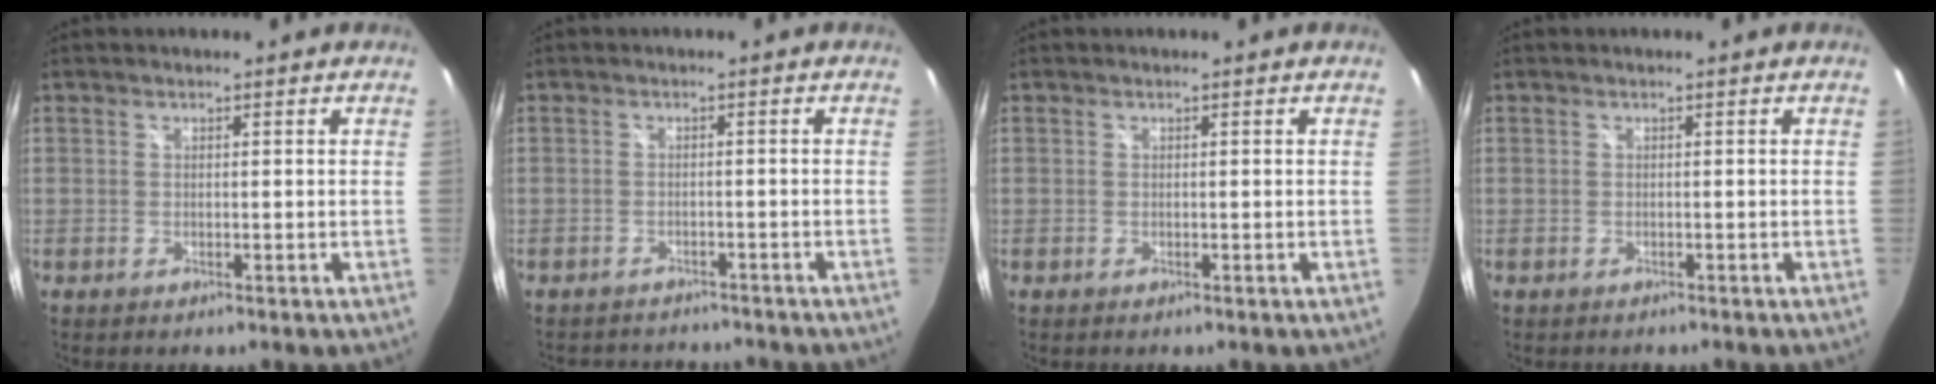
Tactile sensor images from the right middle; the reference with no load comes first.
{"total": 6.7, "force": [-6.3, 1.9, 1.5], "torque": [-0.041, -0.001, -0.086]}
{"total": 0.0}
{"total": 0.9, "force": [-0.9, 0.3, 0.2], "torque": [-0.006, -0.005, -0.013]}